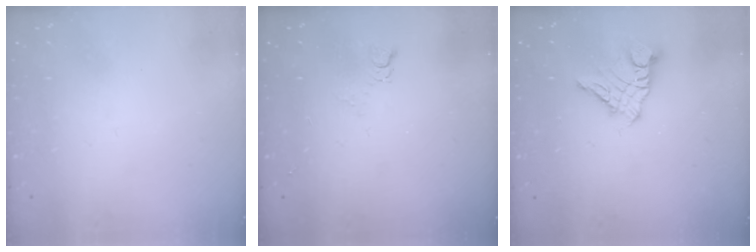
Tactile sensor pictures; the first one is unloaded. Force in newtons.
{"total": 2.1, "press": 2.1, "slide": 0.3}
{"total": 9.5, "press": 9.5, "slide": 0.7}